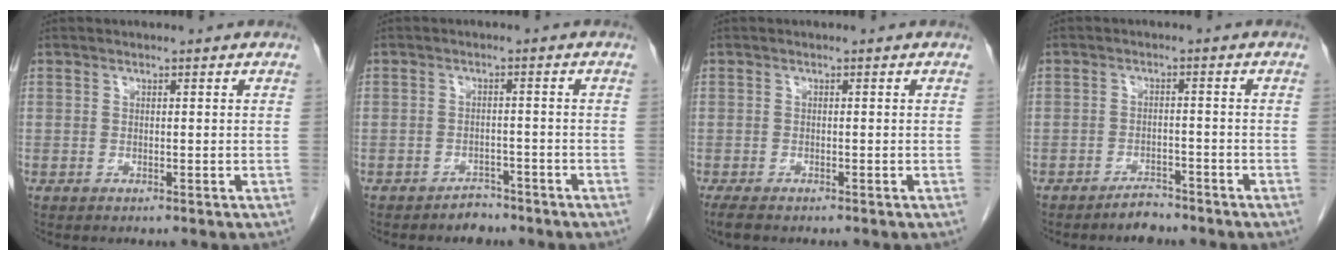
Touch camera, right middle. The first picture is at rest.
{"total": 2.5, "force": [-2.1, 1.3, 0.4], "torque": [-0.013, 0.004, -0.030]}
{"total": 2.4, "force": [-1.9, 0.6, 1.3], "torque": [-0.029, -0.008, -0.028]}
{"total": 3.0, "force": [-2.7, 0.9, 0.9], "torque": [-0.017, 0.000, -0.042]}